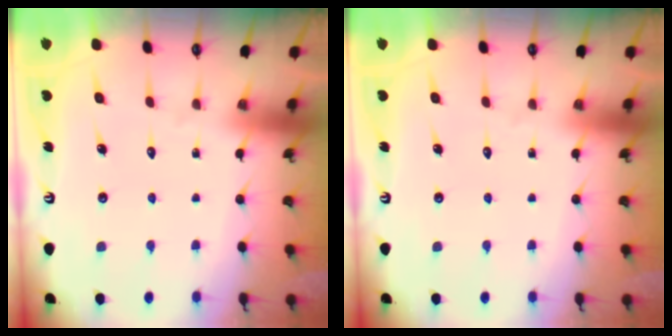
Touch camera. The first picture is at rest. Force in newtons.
{"total": 0.0}